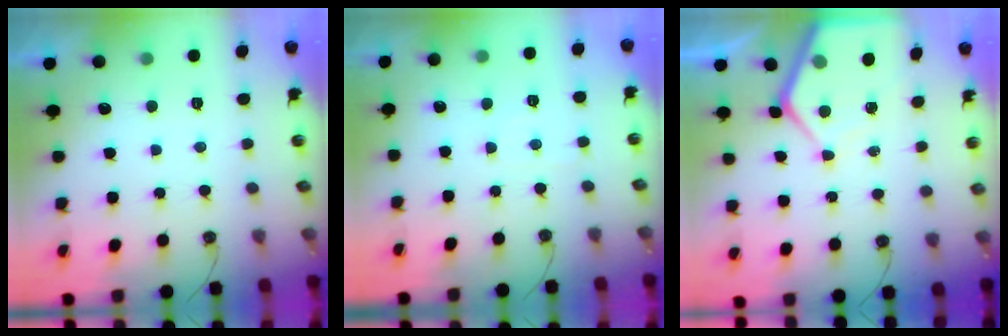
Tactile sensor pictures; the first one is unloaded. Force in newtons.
{"total": 3.2, "press": 3.1, "slide": 0.4}
{"total": 8.4, "press": 8.4, "slide": 0.7}